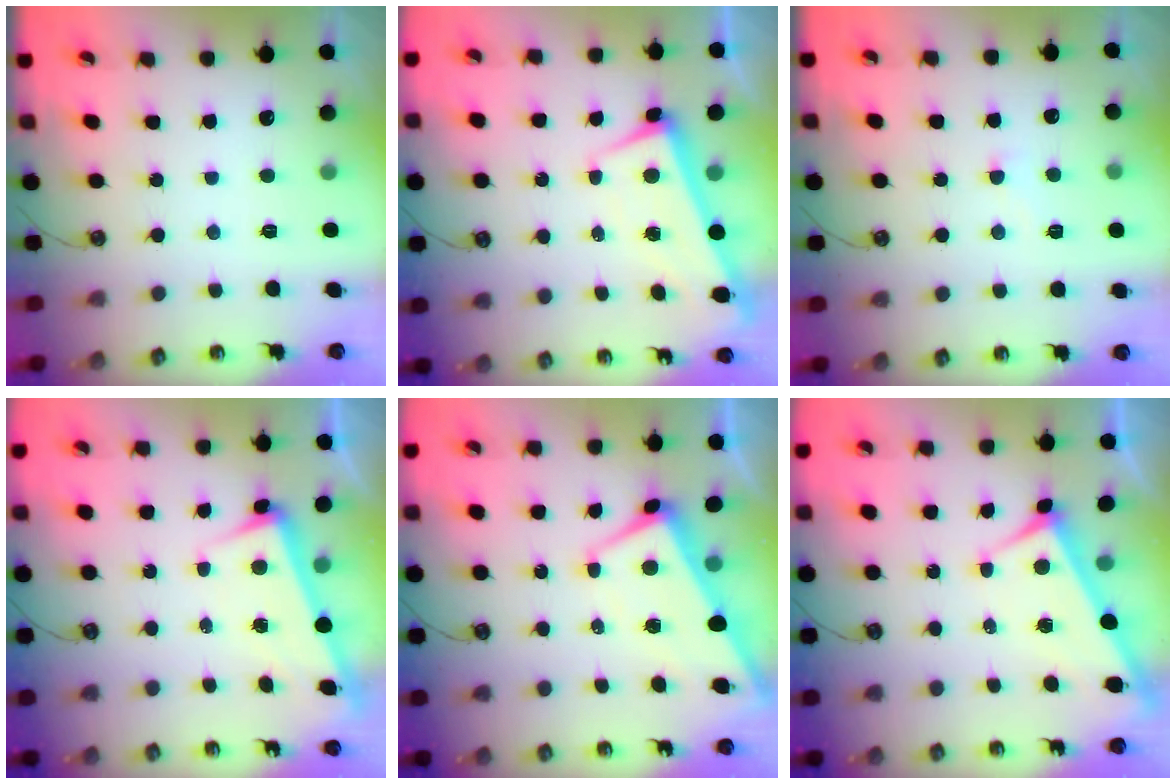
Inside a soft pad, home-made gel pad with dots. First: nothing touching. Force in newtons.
{"total": 1.6, "press": 0.6, "slide": 1.4}
{"total": 4.9, "press": 4.9, "slide": 0.4}
{"total": 3.4, "press": 3.2, "slide": 1.1}
{"total": 1.5, "press": 1.4, "slide": 0.7}
{"total": 3.8, "press": 3.7, "slide": 0.4}